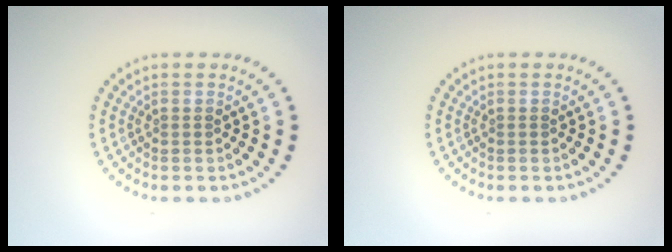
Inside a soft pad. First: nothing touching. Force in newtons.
{"total": 0.0}